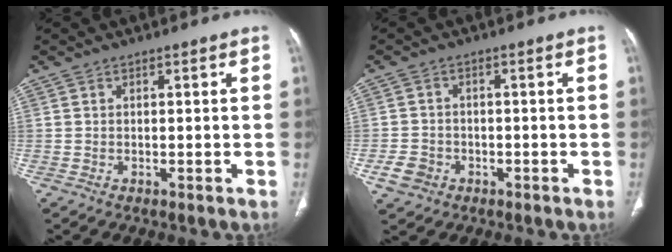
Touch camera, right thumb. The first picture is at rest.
{"total": 4.2, "force": [-1.8, 3.5, 1.5], "torque": [-0.022, 0.013, -0.027]}